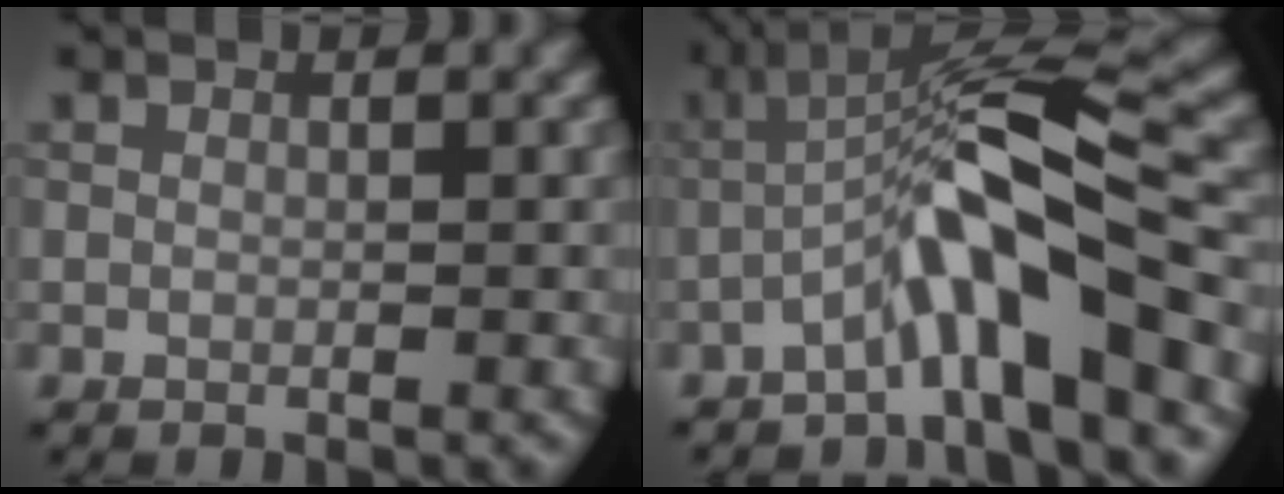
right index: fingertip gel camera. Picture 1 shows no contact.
{"total": 7.6, "force": [-3.3, 1.0, 6.8], "torque": [-0.118, 0.023, -0.063]}